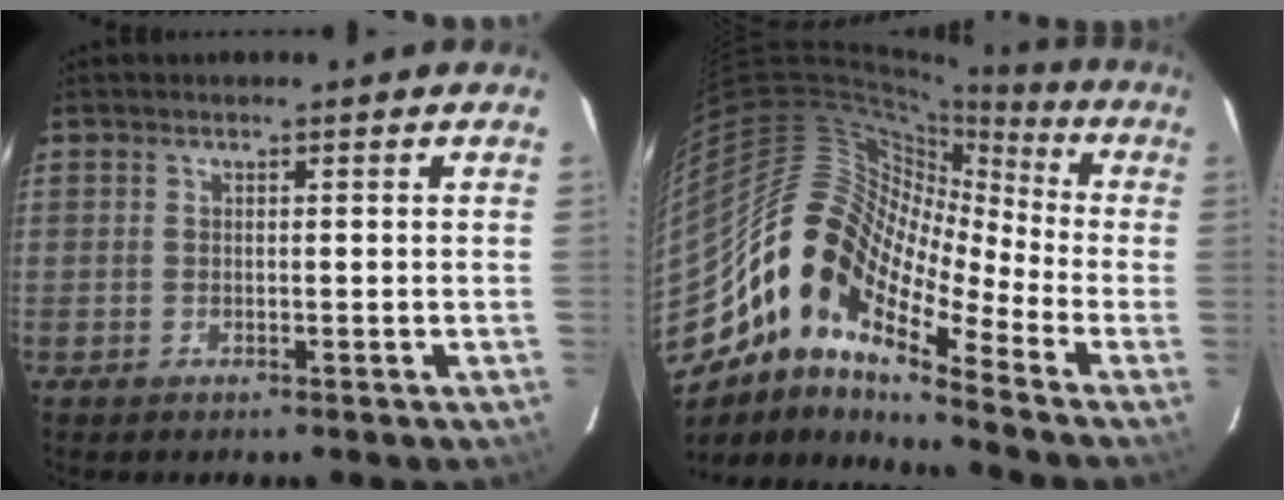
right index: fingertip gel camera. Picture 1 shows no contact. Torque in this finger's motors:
{"motor_torque": [0.85, -0.92, 1.05, 0.21]}